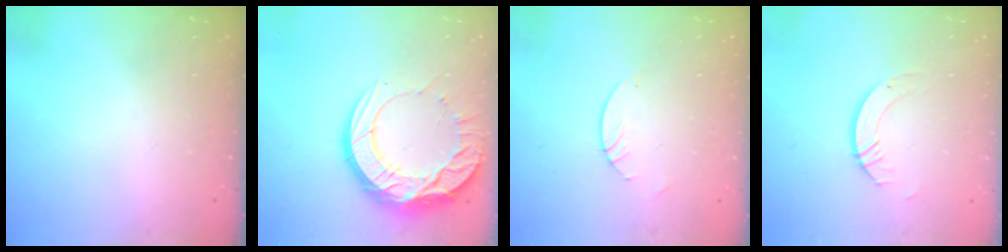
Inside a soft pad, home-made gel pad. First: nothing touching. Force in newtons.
{"total": 18.6, "press": 18.6, "slide": 1.4}
{"total": 3.0, "press": 2.9, "slide": 0.3}
{"total": 4.4, "press": 4.4, "slide": 0.0}